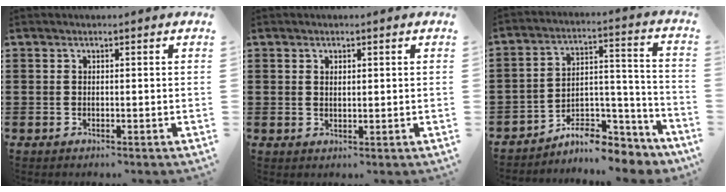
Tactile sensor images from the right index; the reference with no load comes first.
{"total": 0.9, "force": [0.5, 0.6, 0.5], "torque": [-0.011, 0.004, 0.010]}
{"total": 8.0, "force": [-7.0, 2.9, 2.6], "torque": [-0.029, 0.025, -0.130]}